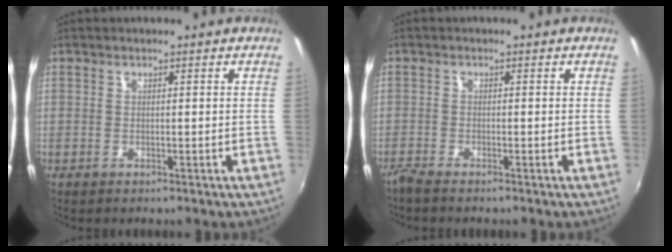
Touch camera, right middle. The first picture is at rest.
{"total": 2.0, "force": [-1.8, 0.1, 0.8], "torque": [-0.027, -0.007, -0.039]}